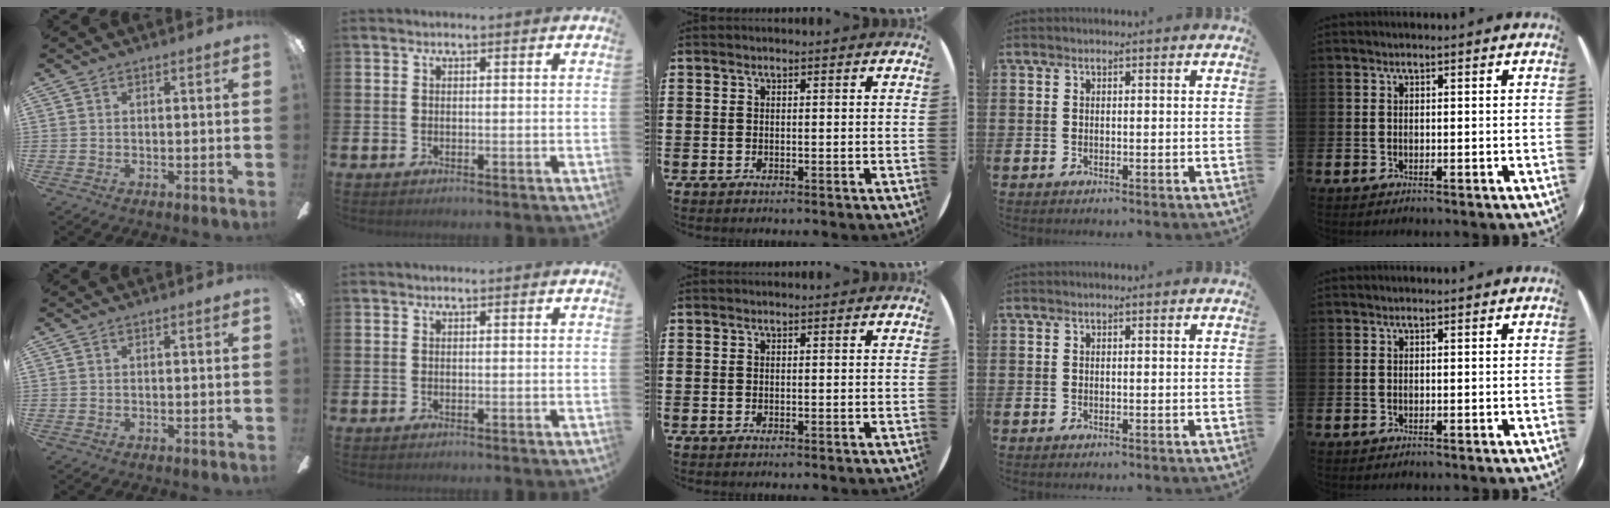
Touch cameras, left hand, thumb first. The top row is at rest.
{}